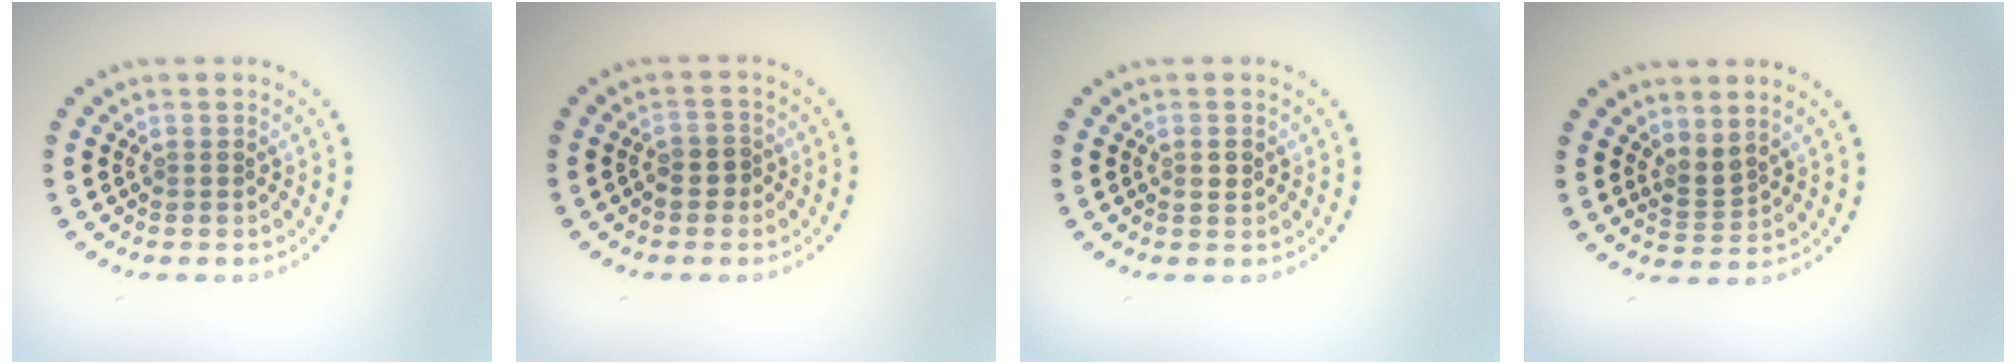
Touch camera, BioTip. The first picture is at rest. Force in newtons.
{"total": 1.5, "press": 1.4, "slide": 0.7}
{"total": 1.0, "press": 1.0, "slide": 0.2}
{"total": 1.8, "press": 1.3, "slide": 1.1}